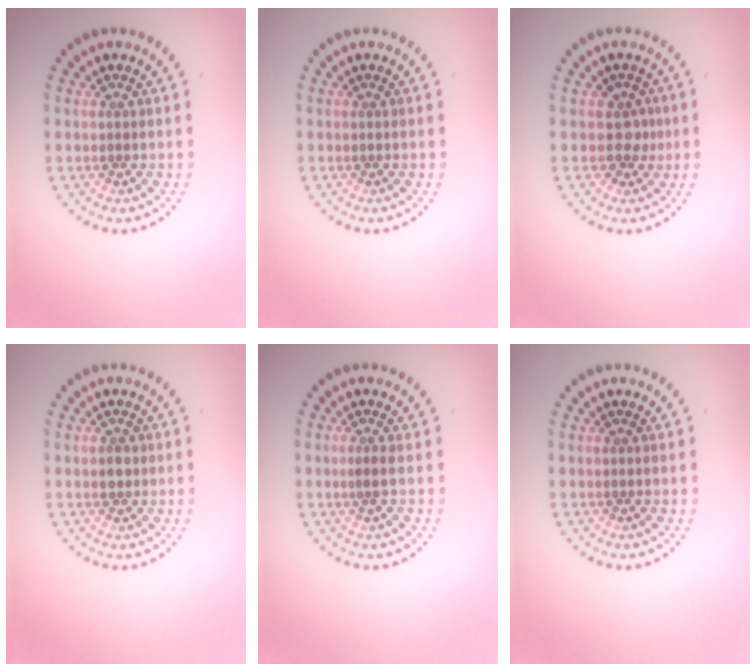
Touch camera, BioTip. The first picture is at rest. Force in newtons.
{"total": 0.0}
{"total": 1.8, "press": 1.3, "slide": 1.3}
{"total": 1.3, "press": 1.2, "slide": 0.3}
{"total": 0.7, "press": 0.3, "slide": 0.6}
{"total": 0.0}